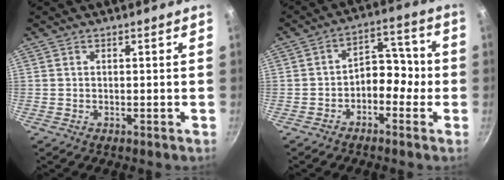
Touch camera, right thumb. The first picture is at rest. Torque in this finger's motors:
{"motor_torque": [-0.13, 0.26, 0.12, 0.12, 0.01]}